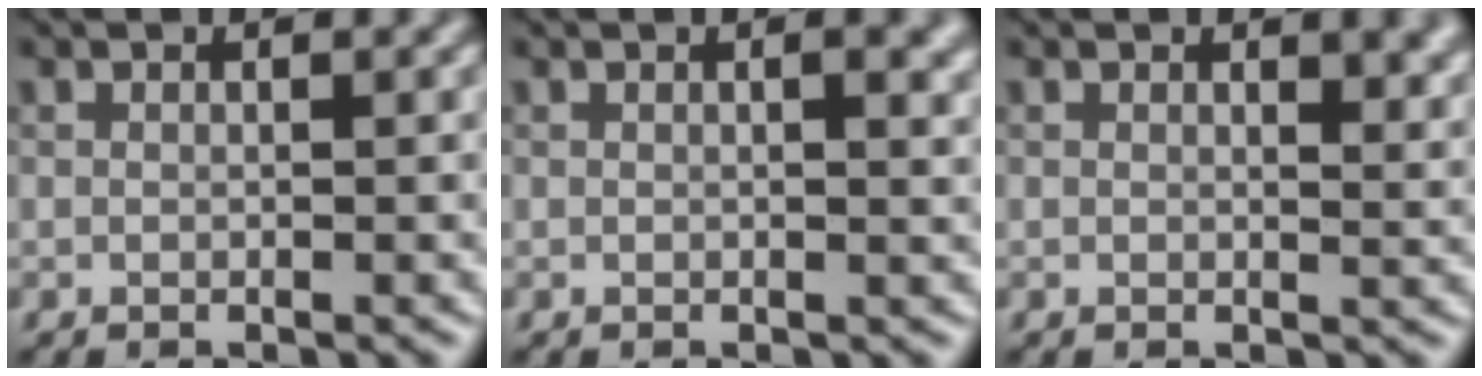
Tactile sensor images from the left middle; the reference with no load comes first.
{"total": 2.2, "force": [0.6, 0.7, 2.0], "torque": [-0.020, 0.003, 0.007]}
{"total": 2.4, "force": [1.3, 0.8, 1.8], "torque": [-0.018, -0.002, 0.022]}